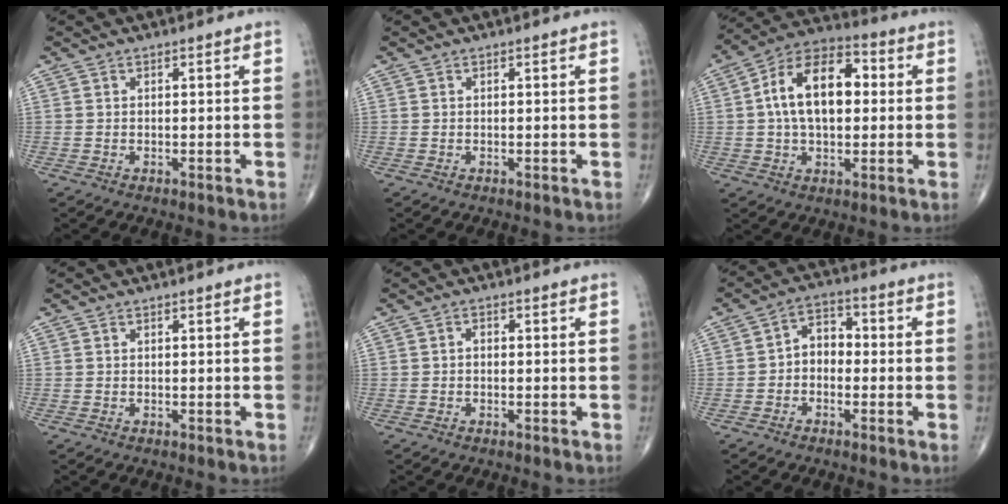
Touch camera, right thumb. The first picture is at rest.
{"total": 0.0}
{"total": 15.5, "force": [1.8, 9.0, 12.5], "torque": [-0.199, 0.029, 0.021]}
{"total": 0.0}
{"total": 1.1, "force": [-0.1, 0.8, 0.8], "torque": [-0.007, 0.005, -0.005]}
{"total": 5.4, "force": [-0.9, 4.0, 3.5], "torque": [-0.035, 0.025, -0.032]}